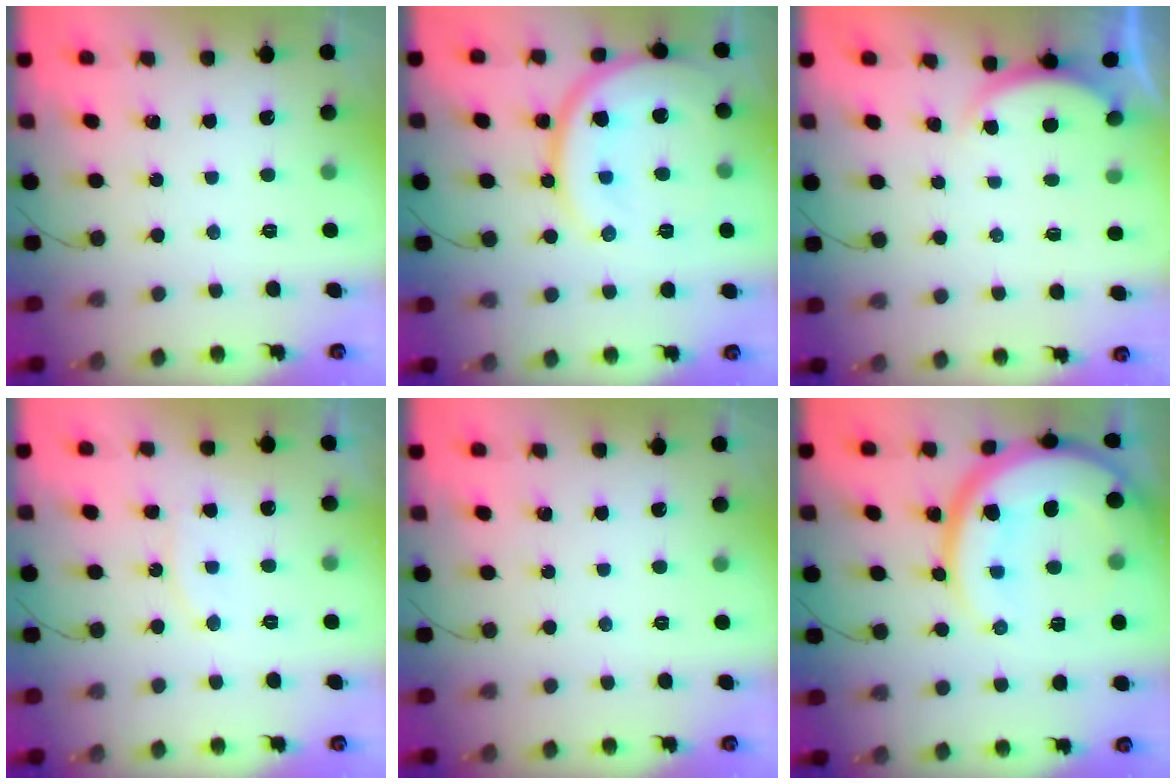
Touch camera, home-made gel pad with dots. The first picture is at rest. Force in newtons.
{"total": 16.4, "press": 16.3, "slide": 1.8}
{"total": 2.2, "press": 2.2, "slide": 0.6}
{"total": 7.0, "press": 7.0, "slide": 0.3}
{"total": 0.0}
{"total": 20.8, "press": 20.7, "slide": 2.0}